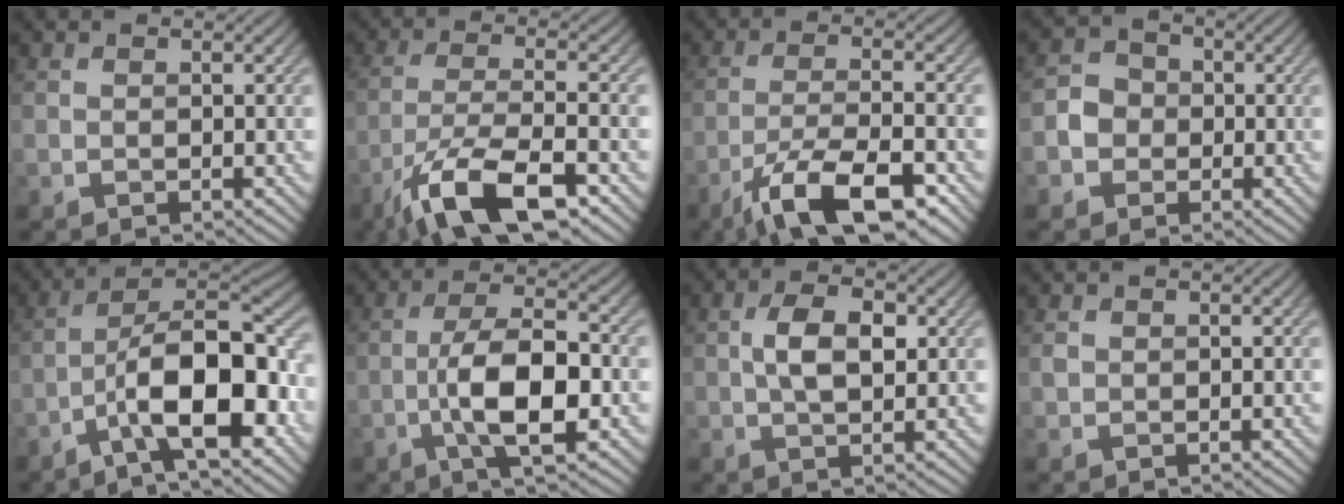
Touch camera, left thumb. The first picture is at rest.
{"total": 11.5, "force": [-7.1, 3.3, 8.5], "torque": [-0.163, -0.008, -0.137]}
{"total": 10.7, "force": [-6.9, 2.9, 7.6], "torque": [-0.138, -0.002, -0.123]}
{"total": 3.6, "force": [-0.8, 3.3, 1.1], "torque": [-0.015, 0.001, -0.022]}
{"total": 13.3, "force": [-5.6, 5.0, 10.9], "torque": [-0.164, 0.006, -0.098]}
{"total": 9.5, "force": [-2.5, 3.5, 8.5], "torque": [-0.153, 0.005, -0.050]}
{"total": 5.2, "force": [0.7, 2.6, 4.4], "torque": [-0.089, 0.002, 0.012]}
{"total": 0.7, "force": [0.2, 0.6, 0.3], "torque": [-0.010, -0.001, 0.005]}